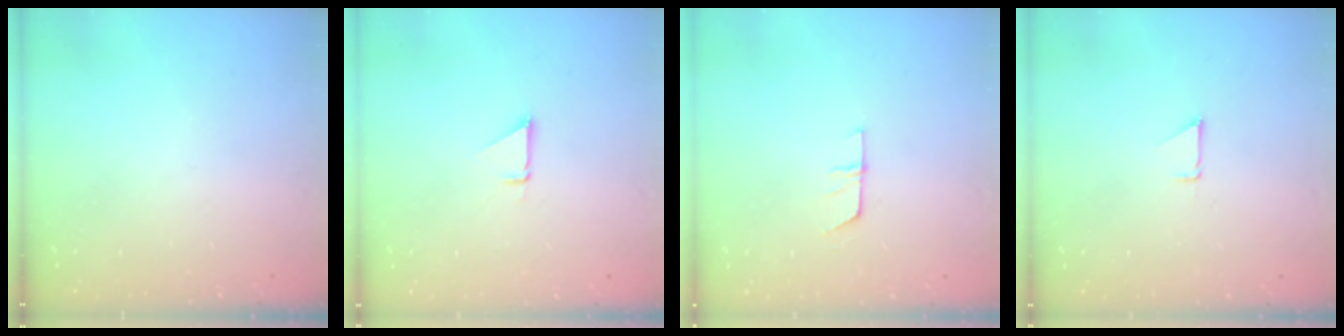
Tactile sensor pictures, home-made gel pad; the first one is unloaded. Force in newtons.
{"total": 1.5, "press": 1.5, "slide": 0.1}
{"total": 5.4, "press": 5.4, "slide": 0.4}
{"total": 0.9, "press": 0.9, "slide": 0.1}